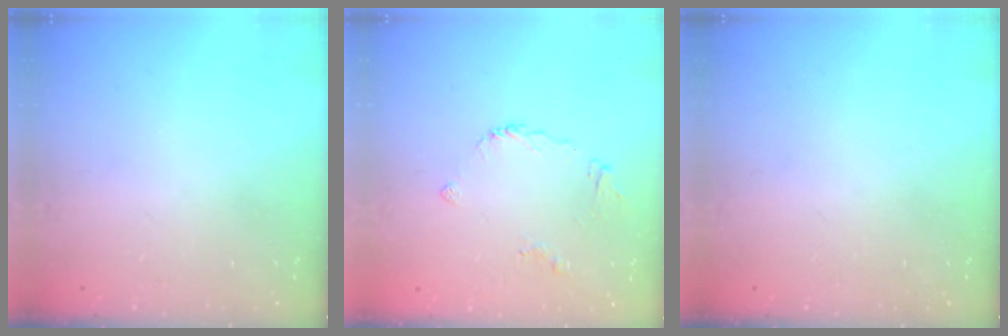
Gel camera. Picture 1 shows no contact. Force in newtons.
{"total": 4.8, "press": 4.8, "slide": 0.7}
{"total": 0.0}